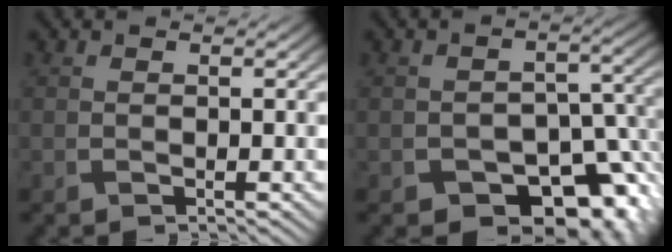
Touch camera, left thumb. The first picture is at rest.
{"total": 12.6, "force": [-7.3, 7.7, 6.8], "torque": [-0.077, -0.019, -0.088]}